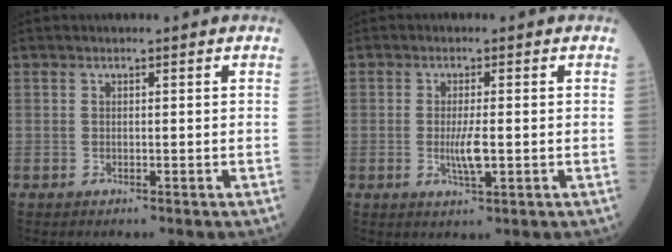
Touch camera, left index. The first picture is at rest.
{"total": 3.4, "force": [-0.6, 0.6, 3.3], "torque": [-0.070, -0.008, -0.010]}